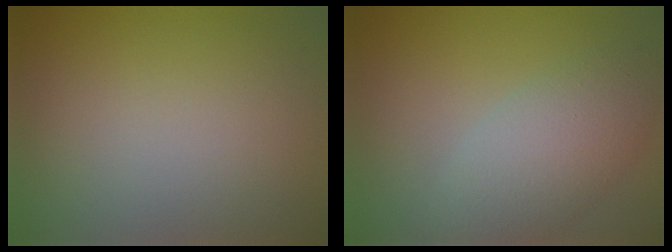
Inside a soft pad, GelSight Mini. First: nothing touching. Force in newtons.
{"total": 5.1, "press": 5.1, "slide": 0.3}